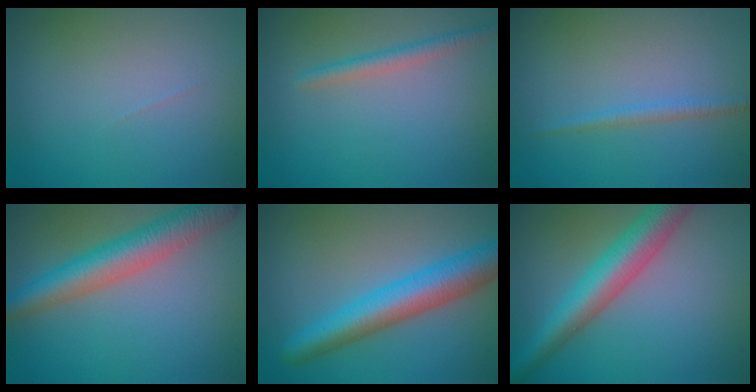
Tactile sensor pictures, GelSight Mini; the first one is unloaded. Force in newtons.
{"total": 1.9, "press": 1.9, "slide": 0.0}
{"total": 1.3, "press": 1.3, "slide": 0.1}
{"total": 6.0, "press": 6.0, "slide": 0.3}
{"total": 6.2, "press": 6.2, "slide": 0.3}
{"total": 6.3, "press": 6.3, "slide": 0.1}